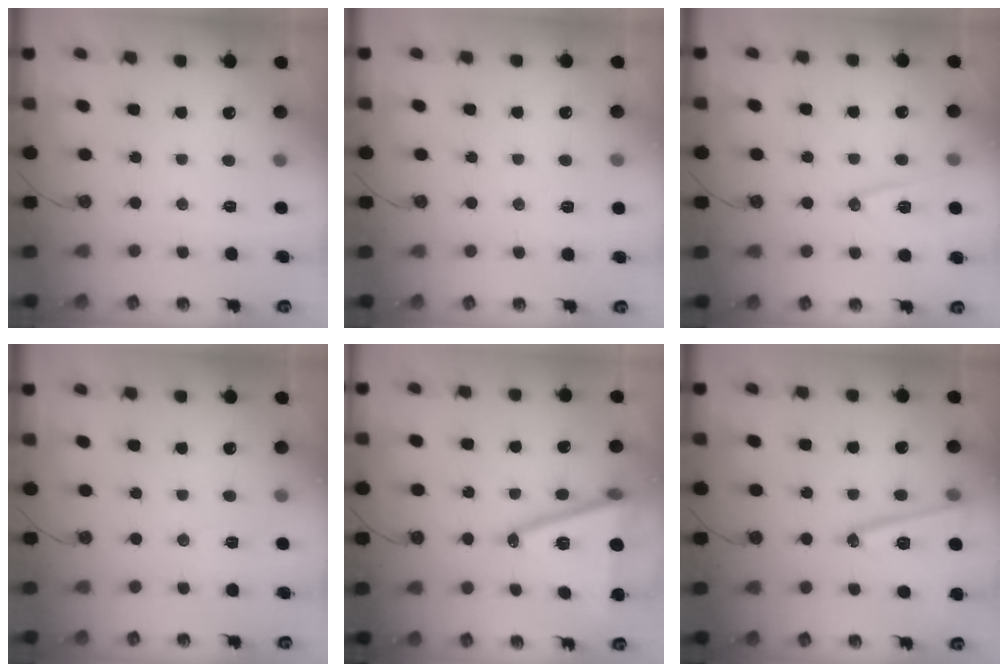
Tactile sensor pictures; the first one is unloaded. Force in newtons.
{"total": 5.6, "press": 4.6, "slide": 3.1}
{"total": 10.9, "press": 10.6, "slide": 2.6}
{"total": 5.4, "press": 3.0, "slide": 4.4}
{"total": 17.8, "press": 17.4, "slide": 3.9}
{"total": 16.8, "press": 16.6, "slide": 2.6}